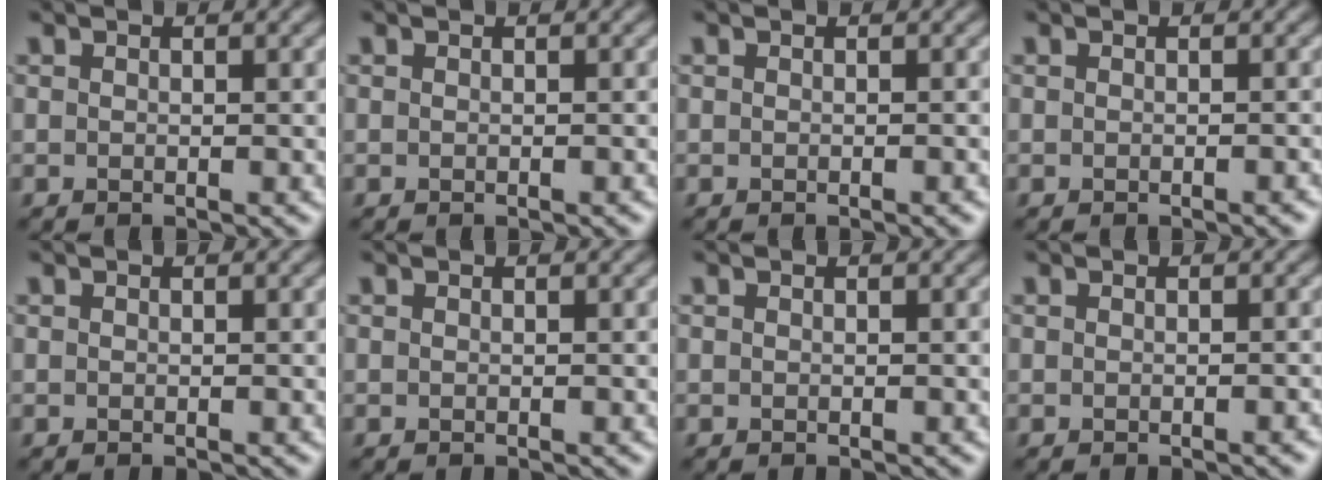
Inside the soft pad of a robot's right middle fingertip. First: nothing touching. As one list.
[{"total": 0.0}, {"total": 0.8, "force": [-0.4, 0.2, 0.7], "torque": [-0.006, 0.000, -0.006]}, {"total": 0.8, "force": [-0.4, 0.2, 0.7], "torque": [-0.005, 0.001, -0.006]}, {"total": 0.0}, {"total": 0.0}, {"total": 0.0}, {"total": 0.8, "force": [-0.4, 0.1, 0.7], "torque": [-0.006, 0.001, -0.005]}]